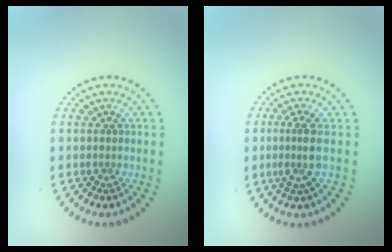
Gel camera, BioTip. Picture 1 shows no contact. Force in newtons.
{"total": 2.4, "press": 1.8, "slide": 1.6}